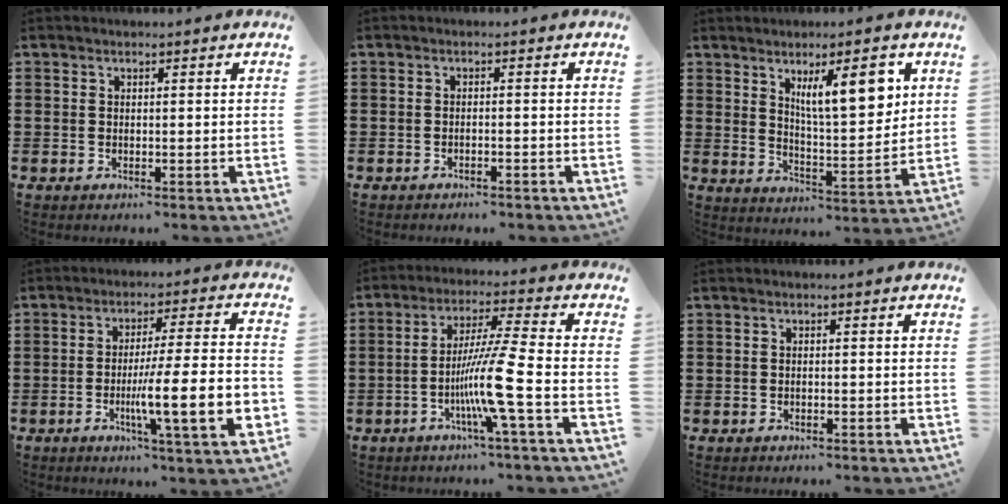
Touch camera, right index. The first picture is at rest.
{"total": 1.1, "force": [-1.0, 0.0, 0.4], "torque": [-0.010, -0.001, -0.019]}
{"total": 9.7, "force": [4.3, 3.1, 8.1], "torque": [-0.133, -0.004, 0.068]}
{"total": 13.1, "force": [-3.5, 1.3, 12.6], "torque": [-0.214, -0.015, -0.065]}
{"total": 10.0, "force": [-3.4, -1.0, 9.4], "torque": [-0.181, -0.014, -0.070]}
{"total": 0.6, "force": [-0.6, 0.0, 0.2], "torque": [-0.006, -0.003, -0.011]}